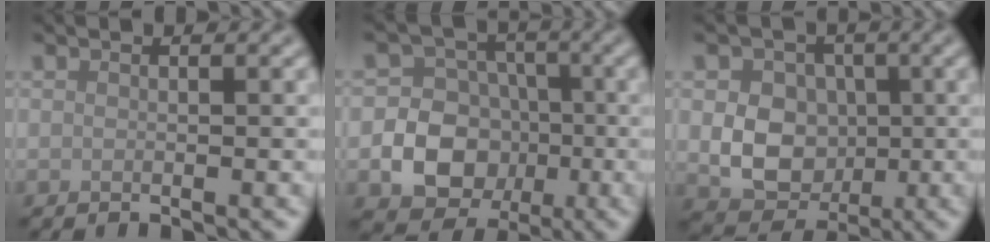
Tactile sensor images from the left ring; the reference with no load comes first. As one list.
[{"total": 10.1, "force": [-2.5, 9.2, 3.4], "torque": [-0.043, -0.008, -0.062]}, {"total": 6.9, "force": [-0.5, 5.6, 4.0], "torque": [-0.050, -0.004, -0.022]}]